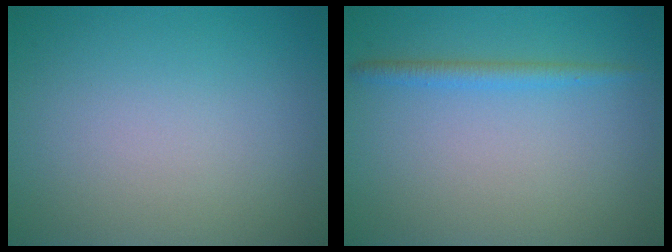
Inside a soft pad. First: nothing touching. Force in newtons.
{"total": 1.6, "press": 1.6, "slide": 0.1}